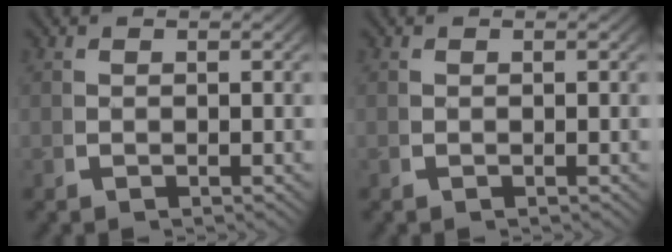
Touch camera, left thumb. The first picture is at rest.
{"total": 0.0}